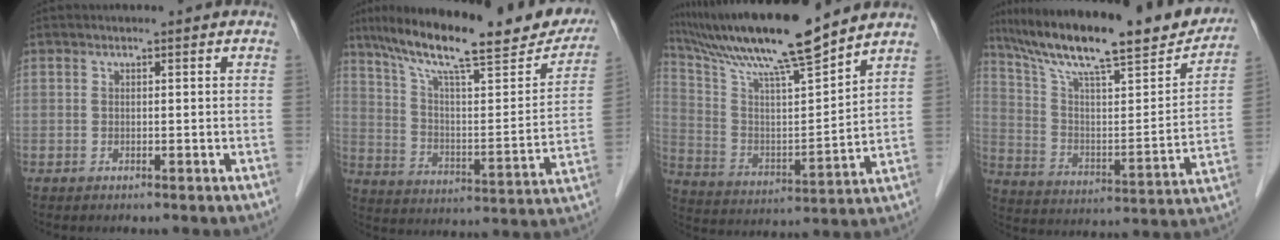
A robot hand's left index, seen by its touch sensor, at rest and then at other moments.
{"total": 27.1, "force": [21.3, 4.9, 16.0], "torque": [-0.252, 0.003, 0.302]}
{"total": 17.8, "force": [15.2, 0.1, 9.2], "torque": [-0.176, 0.007, 0.269]}
{"total": 26.4, "force": [21.5, 4.0, 14.8], "torque": [-0.246, -0.001, 0.320]}